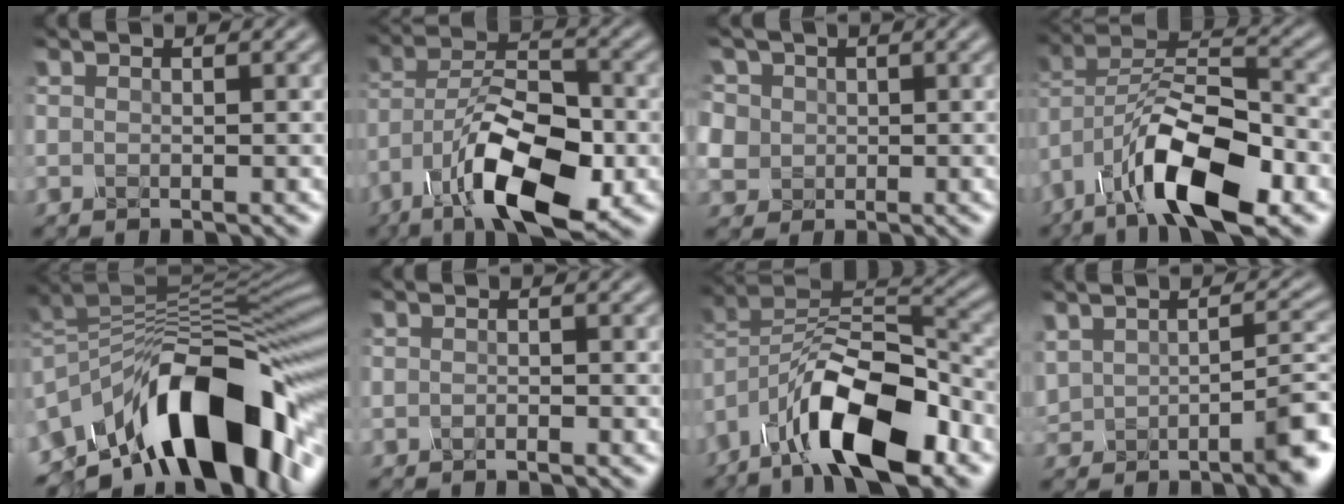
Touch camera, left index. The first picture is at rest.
{"total": 11.1, "force": [-6.3, 4.1, 8.2], "torque": [-0.150, 0.002, -0.109]}
{"total": 5.5, "force": [1.7, 4.9, 1.7], "torque": [-0.058, 0.022, 0.022]}
{"total": 11.2, "force": [-6.5, 4.0, 8.1], "torque": [-0.151, 0.003, -0.118]}
{"total": 14.2, "force": [-7.0, 6.7, 10.4], "torque": [-0.159, 0.020, -0.118]}
{"total": 0.6, "force": [-0.5, -0.2, -0.2], "torque": [-0.003, -0.003, -0.003]}
{"total": 11.7, "force": [-7.2, 4.3, 8.1], "torque": [-0.140, 0.003, -0.135]}
{"total": 4.4, "force": [-1.3, 1.6, 3.9], "torque": [-0.072, -0.003, -0.014]}